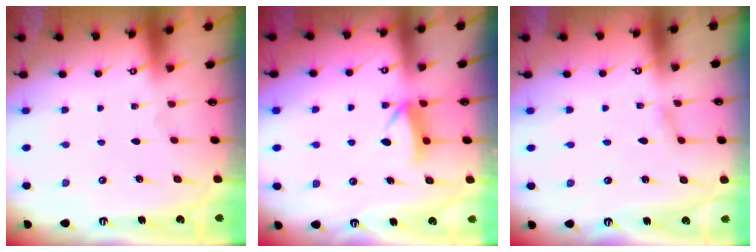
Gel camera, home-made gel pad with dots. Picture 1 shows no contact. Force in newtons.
{"total": 7.2, "press": 7.2, "slide": 0.8}
{"total": 2.6, "press": 2.6, "slide": 0.2}